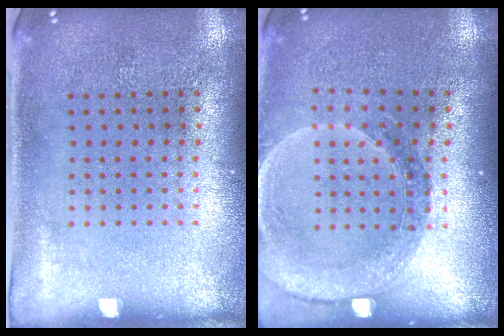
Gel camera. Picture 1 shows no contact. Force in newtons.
{"total": 1.5, "press": 1.5, "slide": 0.3}